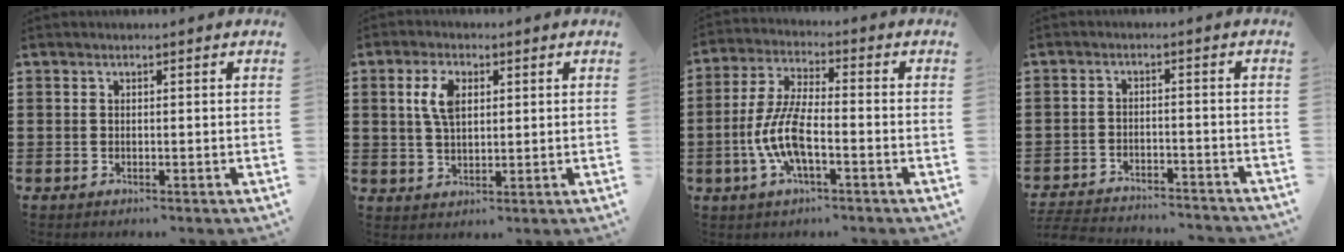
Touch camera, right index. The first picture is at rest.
{"total": 5.4, "force": [1.5, 2.9, 4.3], "torque": [-0.094, 0.013, 0.024]}
{"total": 8.4, "force": [-2.5, 2.5, 7.6], "torque": [-0.184, -0.019, -0.055]}
{"total": 4.2, "force": [-4.1, 0.2, 0.5], "torque": [-0.017, -0.002, -0.087]}